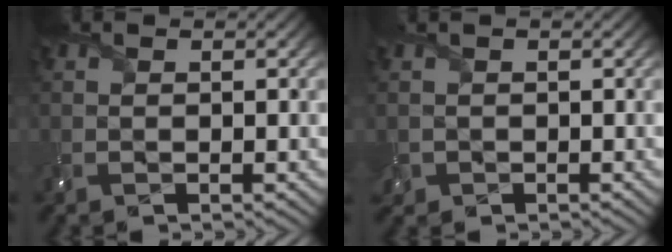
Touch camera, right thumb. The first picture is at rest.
{"total": 1.5, "force": [-0.1, 1.5, 0.2], "torque": [-0.012, -0.008, -0.005]}